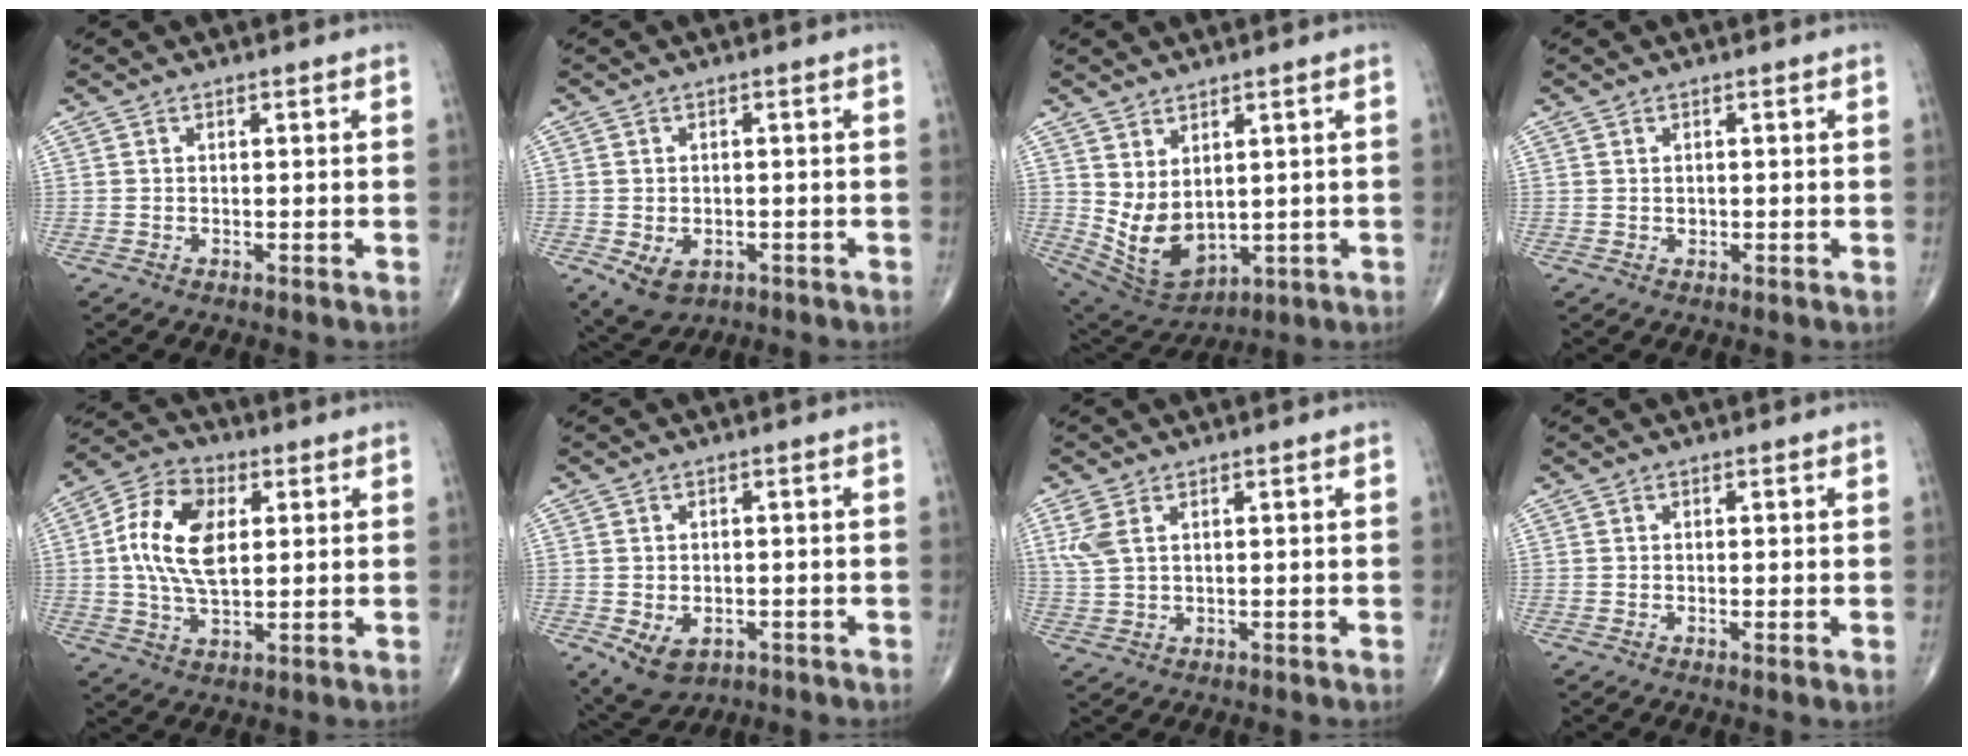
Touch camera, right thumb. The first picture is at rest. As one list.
[{"total": 5.6, "force": [-2.0, 3.9, 3.4], "torque": [-0.051, 0.002, -0.021]}, {"total": 10.1, "force": [1.3, 6.3, 7.8], "torque": [-0.130, -0.020, 0.055]}, {"total": 0.6, "force": [0.1, 0.6, 0.2], "torque": [0.001, 0.002, 0.001]}, {"total": 13.1, "force": [2.1, 7.5, 10.5], "torque": [-0.193, 0.008, 0.033]}, {"total": 6.1, "force": [-2.2, 4.2, 3.9], "torque": [-0.057, 0.002, -0.023]}, {"total": 4.2, "force": [1.8, 2.3, 3.0], "torque": [-0.078, 0.007, 0.043]}, {"total": 0.9, "force": [-0.1, 0.1, 0.9], "torque": [-0.018, -0.004, -0.004]}]